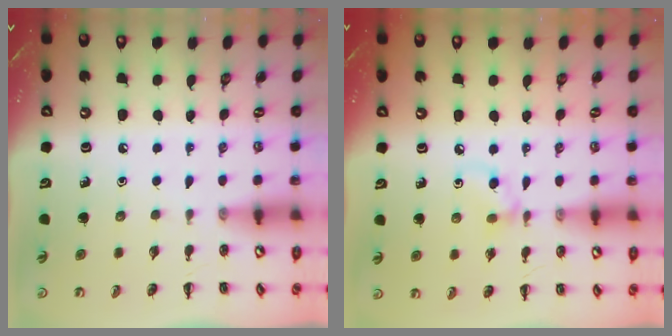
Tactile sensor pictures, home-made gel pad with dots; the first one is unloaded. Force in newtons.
{"total": 6.5, "press": 6.2, "slide": 1.9}